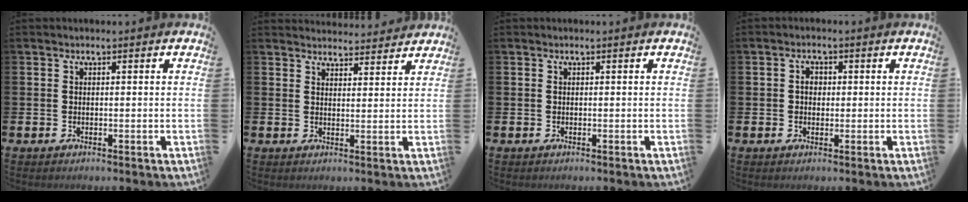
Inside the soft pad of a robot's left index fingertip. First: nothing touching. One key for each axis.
{"total": 3.5, "fx": 3.5, "fy": 0.4, "fz": -0.1, "tx": 0.004, "ty": -0.023, "tz": 0.062}
{"total": 0.0}
{"total": 2.0, "fx": 0.2, "fy": 1.5, "fz": 1.2, "tx": -0.005, "ty": 0.002, "tz": -0.002}